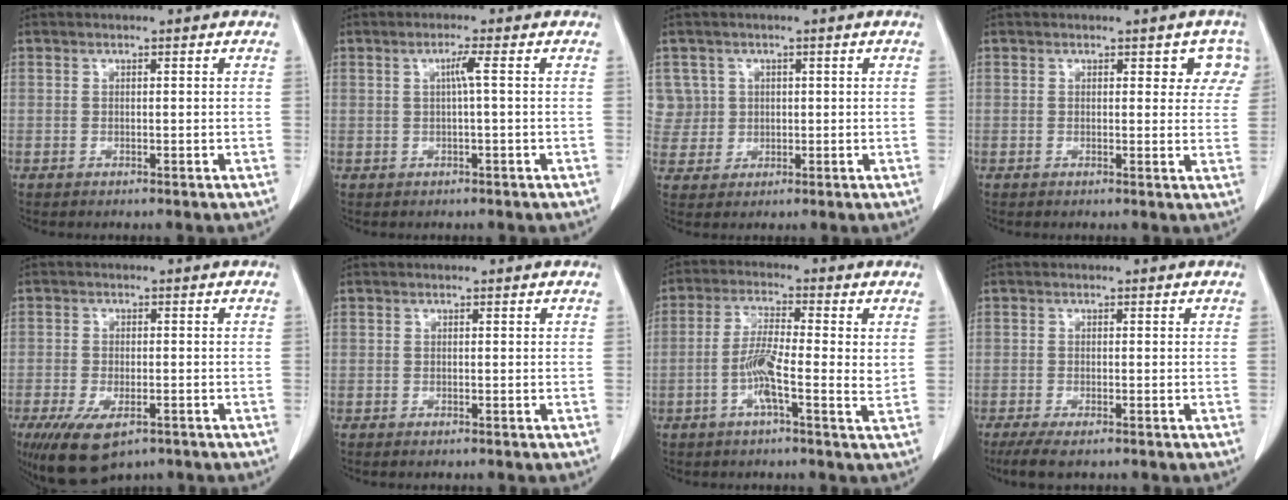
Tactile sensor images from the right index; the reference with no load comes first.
{"total": 1.9, "force": [0.2, -0.5, 1.9], "torque": [-0.035, 0.002, 0.004]}
{"total": 4.9, "force": [1.3, 4.7, -0.4], "torque": [0.022, 0.013, 0.030]}
{"total": 4.0, "force": [2.1, 2.5, 2.4], "torque": [0.001, 0.004, 0.013]}
{"total": 8.4, "force": [-5.0, 3.6, 5.8], "torque": [-0.101, -0.015, -0.077]}
{"total": 0.0}
{"total": 4.8, "force": [-0.9, 0.1, 4.8], "torque": [-0.094, 0.000, -0.022]}
{"total": 3.6, "force": [-2.5, 0.8, 2.5], "torque": [-0.043, -0.009, -0.041]}